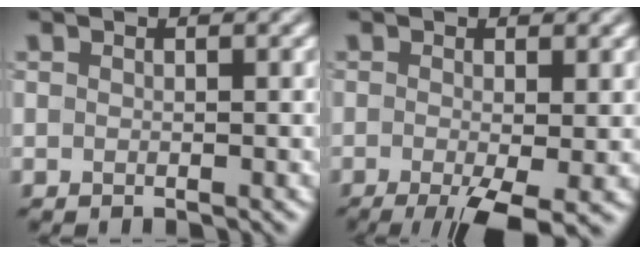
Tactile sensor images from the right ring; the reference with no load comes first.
{"total": 6.5, "force": [-3.0, 1.8, 5.5], "torque": [-0.098, -0.010, -0.047]}